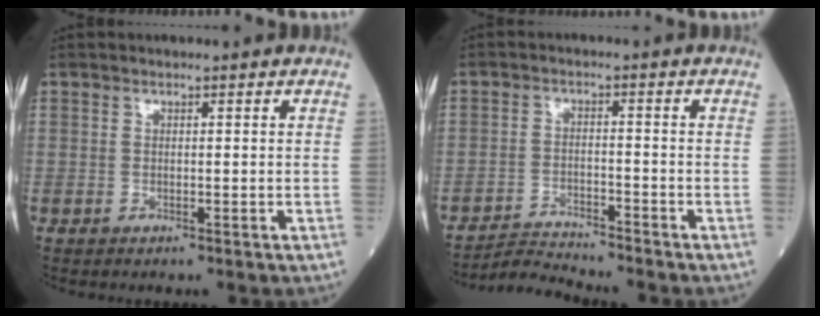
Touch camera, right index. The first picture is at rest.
{"total": 4.5, "force": [-4.2, -1.4, -0.7], "torque": [0.005, -0.014, -0.074]}